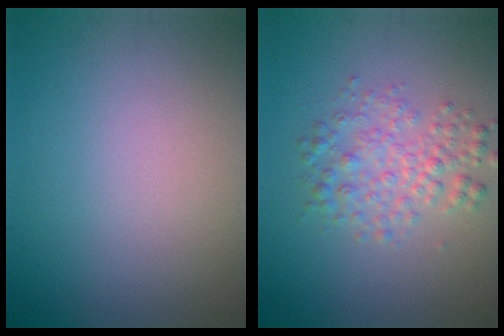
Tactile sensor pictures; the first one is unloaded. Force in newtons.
{"total": 3.1, "press": 3.1, "slide": 0.0}